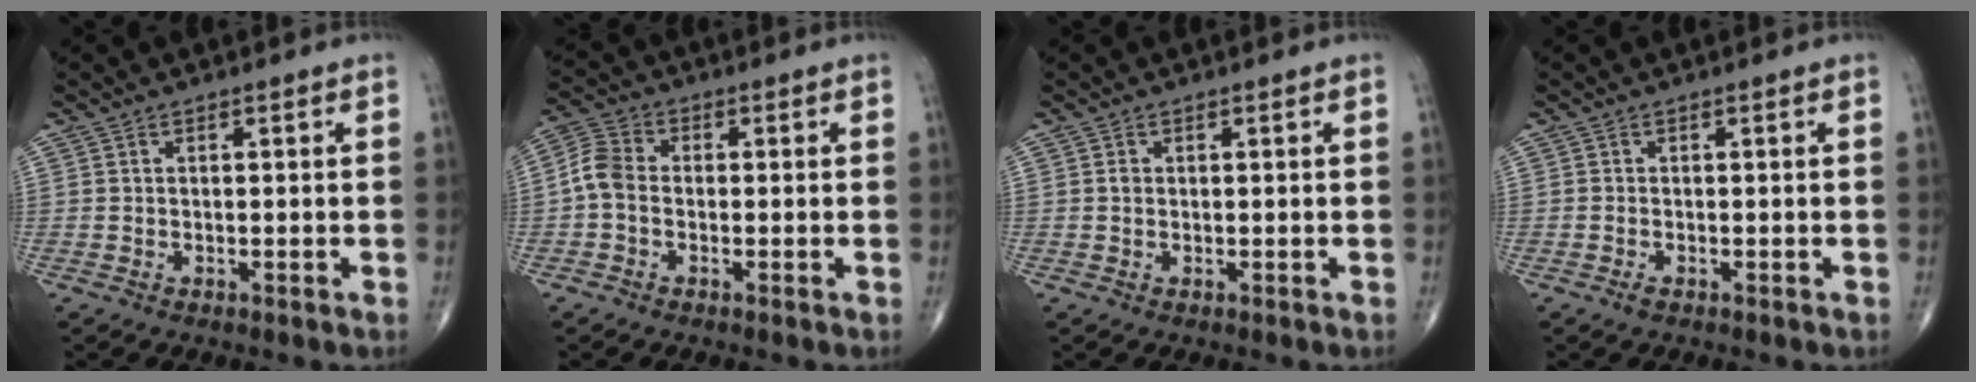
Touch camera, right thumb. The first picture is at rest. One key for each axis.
{"total": 5.2, "fx": -0.8, "fy": 3.8, "fz": 3.5, "tx": -0.067, "ty": 0.014, "tz": -0.030}
{"total": 0.6, "fx": 0.1, "fy": 0.6, "fz": 0.3, "tx": -0.004, "ty": 0.001, "tz": 0.001}
{"total": 0.8, "fx": -0.5, "fy": 0.3, "fz": 0.5, "tx": -0.012, "ty": -0.001, "tz": -0.012}